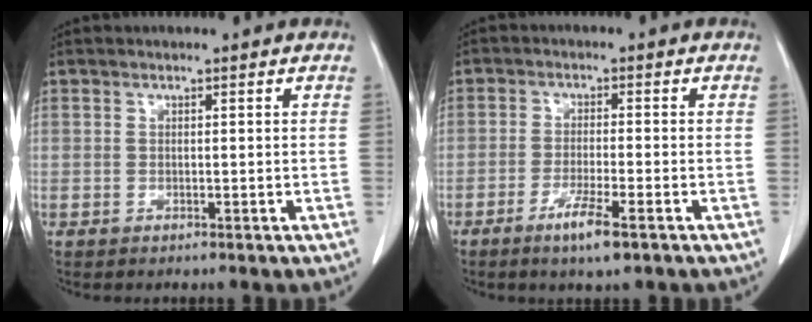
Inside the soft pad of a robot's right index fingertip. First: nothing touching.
{"total": 5.3, "force": [-3.1, 0.2, 4.2], "torque": [-0.080, -0.010, -0.056]}